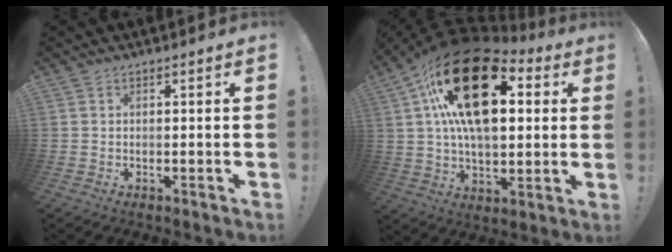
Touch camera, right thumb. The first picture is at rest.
{"total": 28.6, "force": [9.6, 15.4, 22.0], "torque": [-0.384, -0.044, 0.172]}